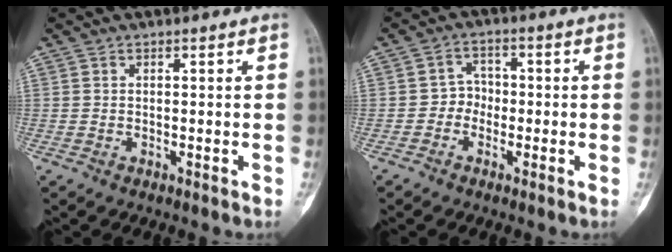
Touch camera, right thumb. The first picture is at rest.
{"total": 3.6, "force": [-1.1, 3.2, 1.3], "torque": [0.010, 0.014, -0.031]}